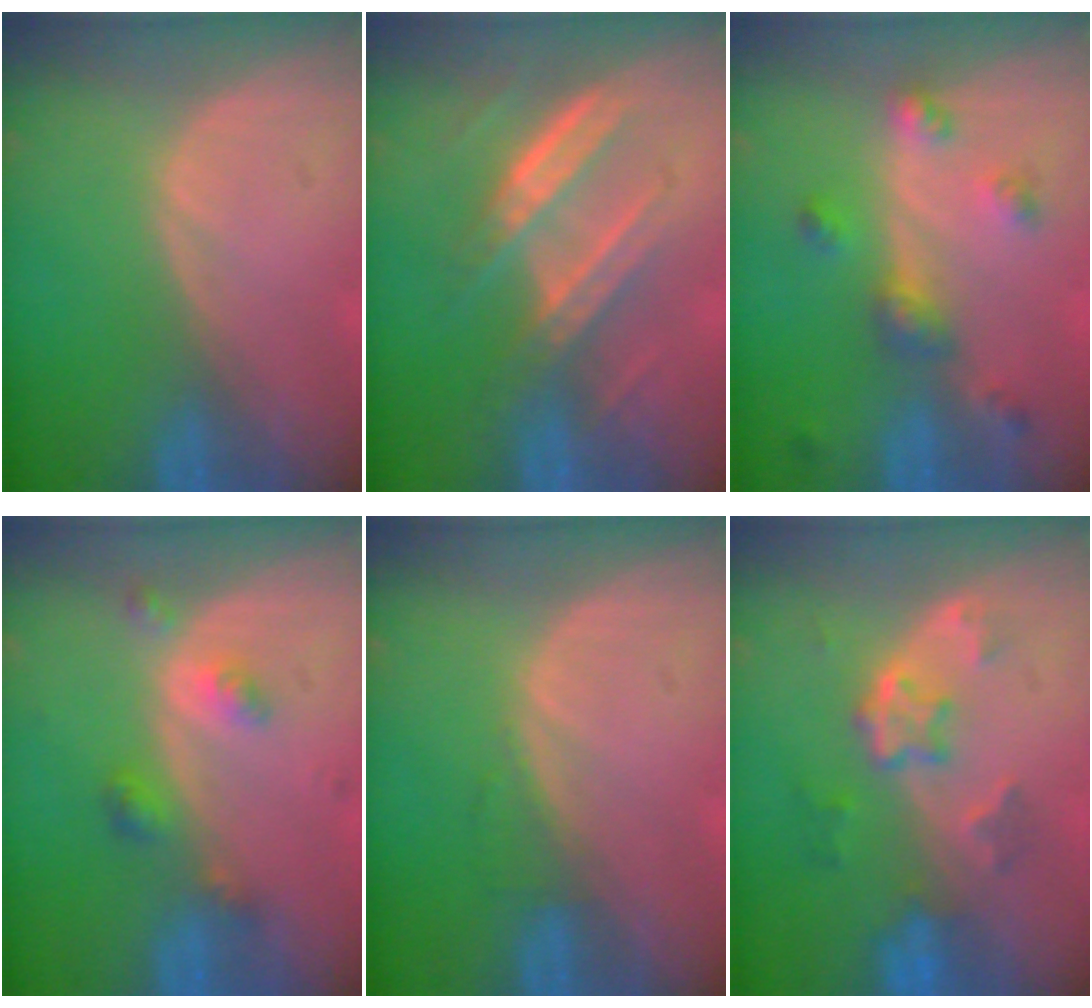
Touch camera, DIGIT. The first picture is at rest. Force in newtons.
{"total": 7.8, "press": 7.0, "slide": 3.4}
{"total": 5.0, "press": 4.9, "slide": 0.6}
{"total": 4.4, "press": 3.9, "slide": 1.9}
{"total": 0.7, "press": 0.7, "slide": 0.1}
{"total": 6.1, "press": 5.5, "slide": 2.7}